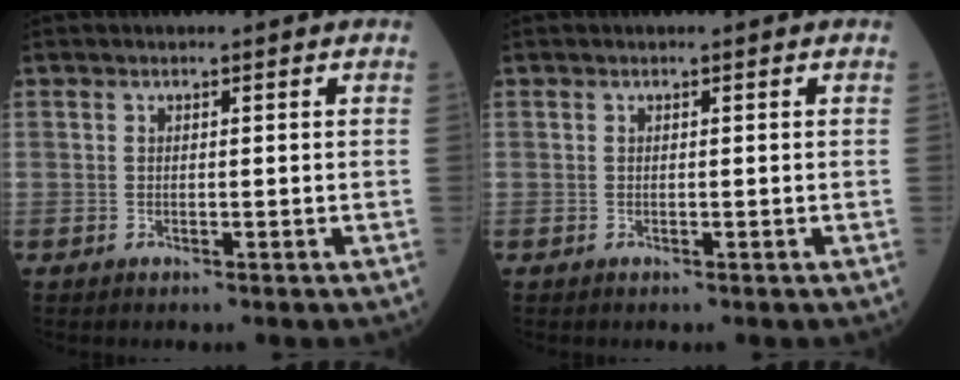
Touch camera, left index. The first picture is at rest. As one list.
[{"total": 0.0}]